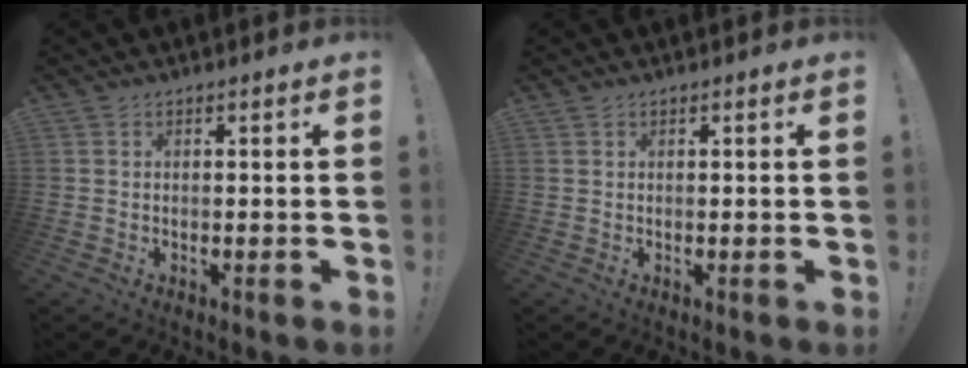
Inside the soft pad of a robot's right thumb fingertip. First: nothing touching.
{"total": 0.0}